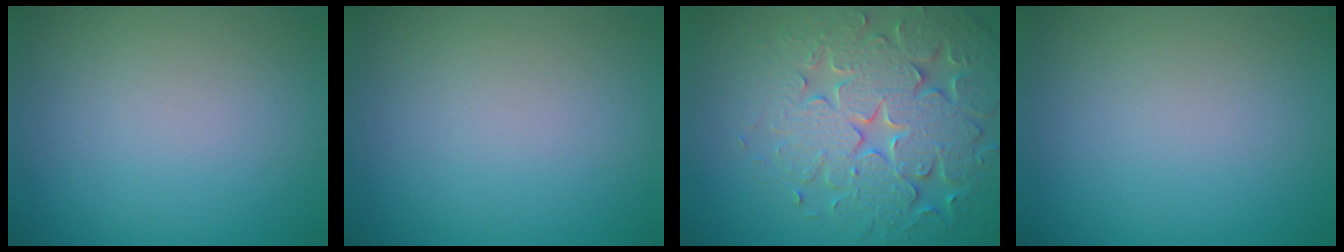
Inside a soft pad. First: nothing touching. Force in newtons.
{"total": 0.0}
{"total": 7.7, "press": 7.5, "slide": 1.5}
{"total": 0.0}